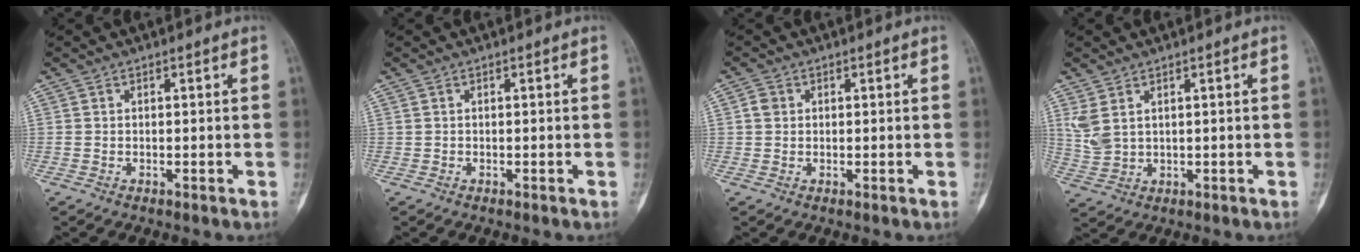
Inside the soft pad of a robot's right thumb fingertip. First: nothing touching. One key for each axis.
{"total": 0.0}
{"total": 1.8, "fx": 0.3, "fy": 1.6, "fz": 0.7, "tx": -0.003, "ty": 0.002, "tz": 0.002}
{"total": 4.6, "fx": 1.8, "fy": 2.8, "fz": 3.1, "tx": -0.071, "ty": -0.004, "tz": 0.050}